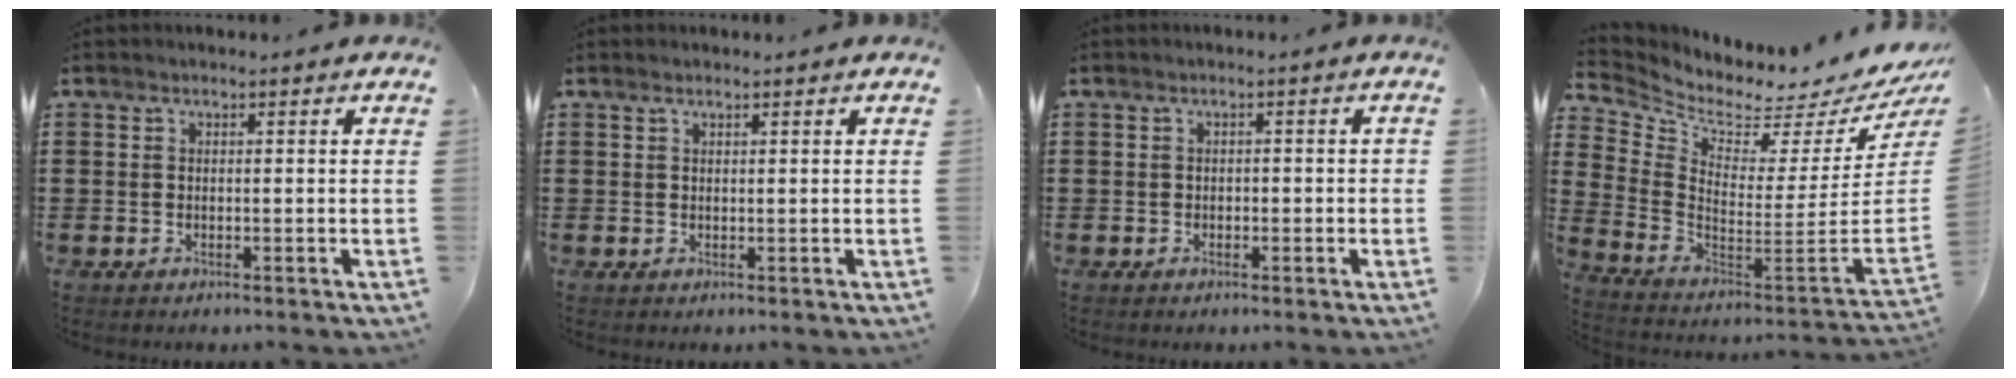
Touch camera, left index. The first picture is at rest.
{"total": 0.6, "force": [0.5, 0.0, 0.4], "torque": [-0.009, -0.001, 0.010]}
{"total": 0.9, "force": [-0.4, 0.6, 0.5], "torque": [-0.012, 0.000, -0.008]}
{"total": 1.5, "force": [0.9, 0.8, 0.9], "torque": [-0.029, -0.048, 0.003]}